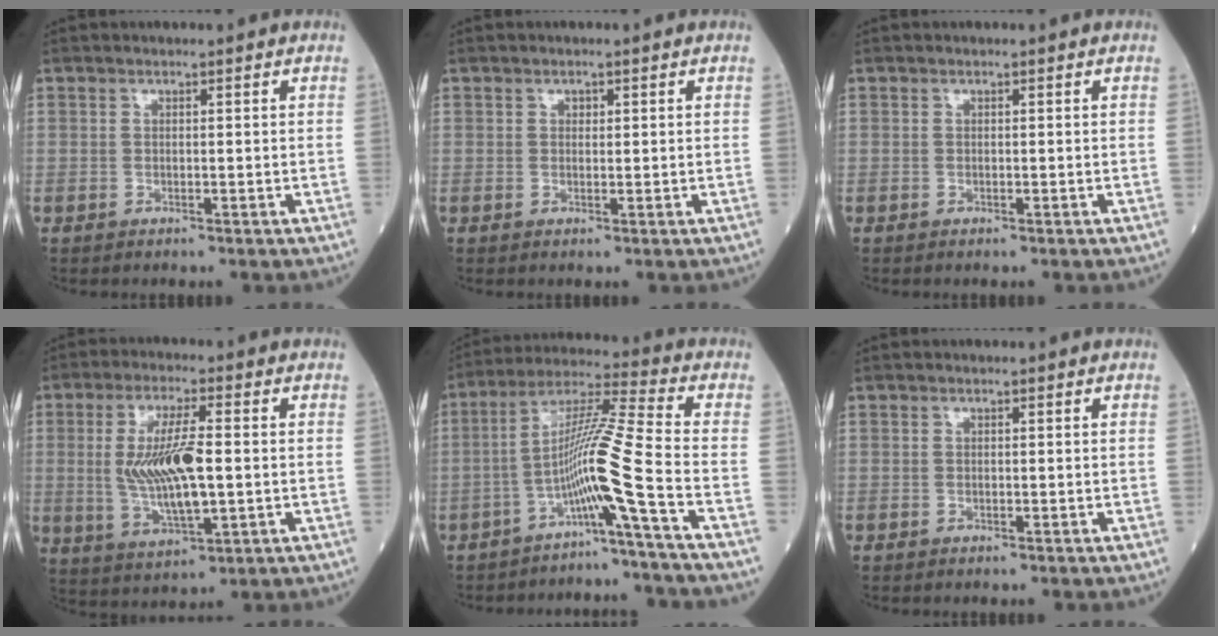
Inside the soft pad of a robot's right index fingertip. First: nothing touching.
{"total": 0.8, "force": [0.3, 0.6, 0.4], "torque": [-0.003, -0.001, 0.005]}
{"total": 0.0}
{"total": 10.8, "force": [0.0, 2.3, 10.5], "torque": [-0.213, -0.004, 0.004]}
{"total": 10.1, "force": [-4.6, -2.8, 8.5], "torque": [-0.164, 0.014, -0.087]}
{"total": 0.0}